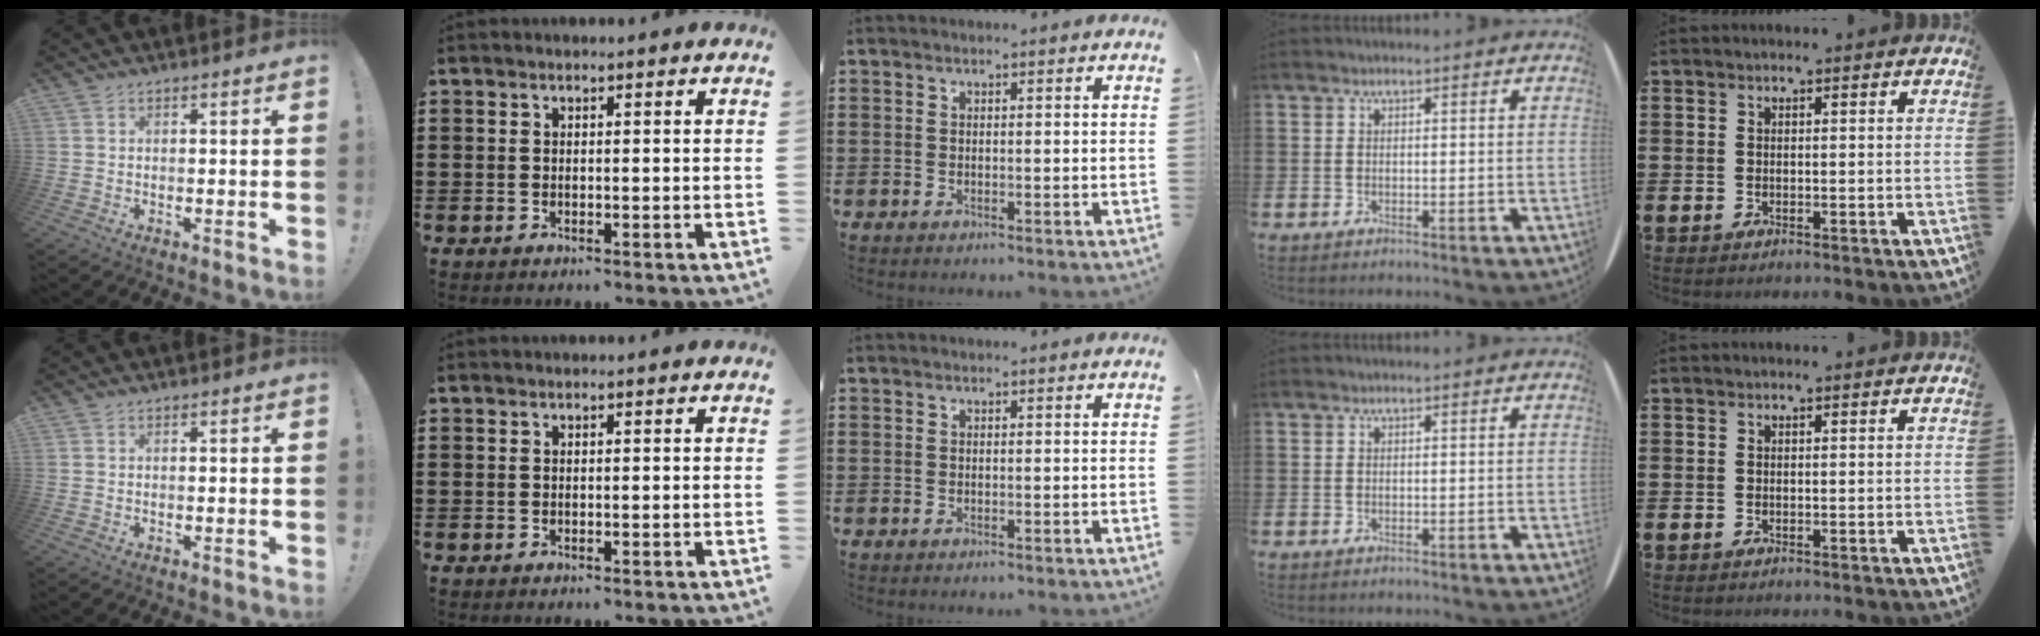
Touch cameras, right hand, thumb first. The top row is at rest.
{}